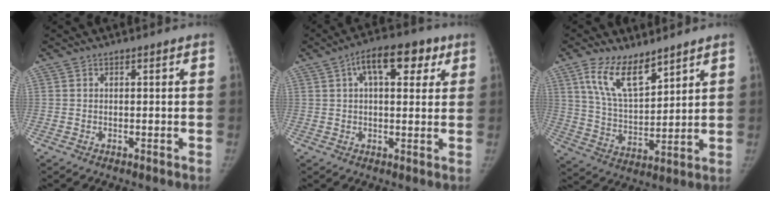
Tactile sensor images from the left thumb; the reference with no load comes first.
{"total": 11.6, "force": [4.9, 5.8, 8.8], "torque": [-0.103, 0.013, 0.068]}
{"total": 11.5, "force": [7.7, 4.9, 6.9], "torque": [-0.108, -0.047, 0.157]}